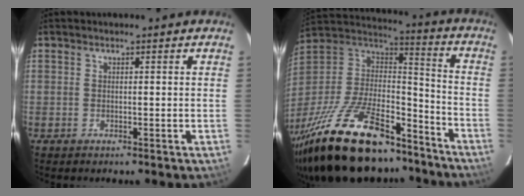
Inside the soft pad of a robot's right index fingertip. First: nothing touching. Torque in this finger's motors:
{"motor_torque": [1.60, -0.53, 0.88, 0.20]}